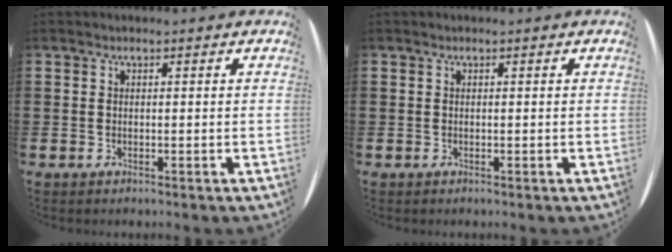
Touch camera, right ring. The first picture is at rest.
{"total": 0.0}